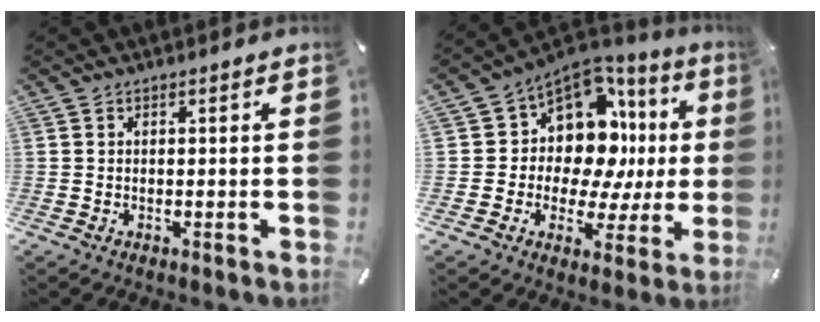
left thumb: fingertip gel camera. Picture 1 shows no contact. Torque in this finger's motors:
{"motor_torque": [0.44, 1.01, 0.69, 0.26, 0.10]}